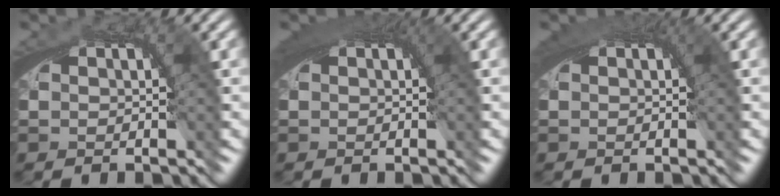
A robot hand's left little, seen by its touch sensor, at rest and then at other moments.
{"total": 2.5, "force": [0.7, 1.4, 2.0], "torque": [-0.033, -0.006, 0.012]}
{"total": 1.9, "force": [0.6, 1.1, 1.4], "torque": [-0.023, -0.005, 0.010]}